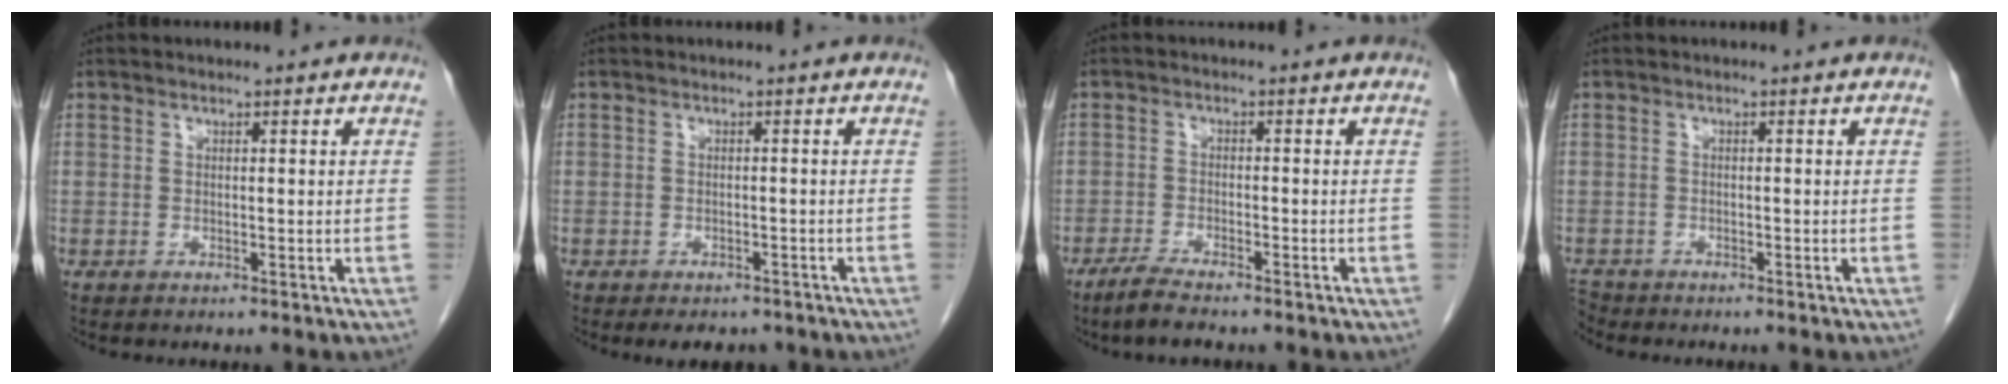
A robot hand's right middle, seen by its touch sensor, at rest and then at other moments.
{"total": 4.4, "force": [-3.7, 2.1, 1.3], "torque": [-0.010, 0.001, -0.045]}
{"total": 3.8, "force": [-3.1, 0.4, 2.2], "torque": [-0.050, -0.007, -0.057]}
{"total": 2.0, "force": [-1.9, 0.3, -0.1], "torque": [-0.001, -0.010, -0.035]}